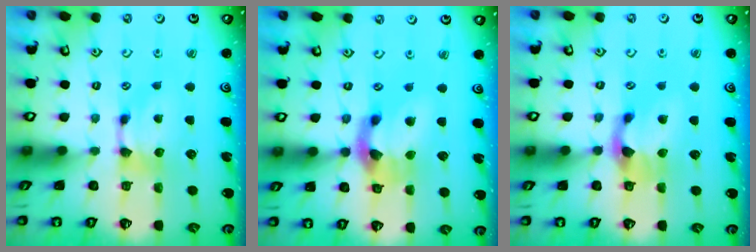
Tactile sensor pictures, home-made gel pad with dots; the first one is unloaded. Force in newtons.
{"total": 6.5, "press": 6.1, "slide": 2.4}
{"total": 2.8, "press": 2.2, "slide": 1.7}